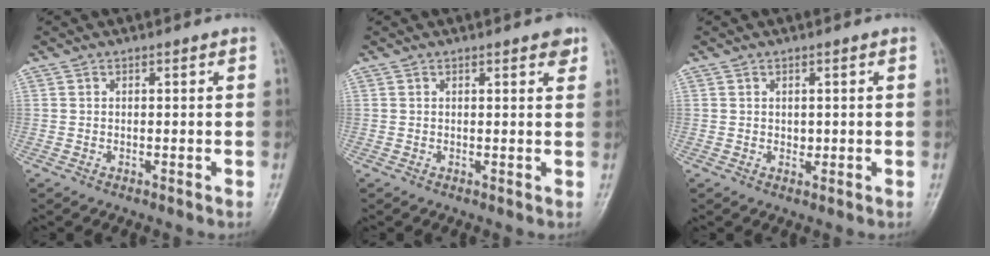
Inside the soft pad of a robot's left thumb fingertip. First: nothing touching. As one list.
[{"total": 2.1, "force": [1.4, 0.6, 1.5], "torque": [-0.014, -0.005, 0.015]}, {"total": 1.3, "force": [0.2, 0.9, 0.8], "torque": [-0.006, -0.001, 0.006]}]